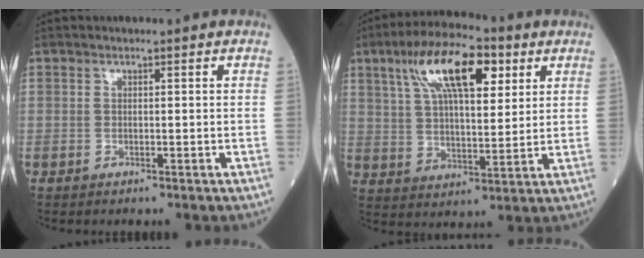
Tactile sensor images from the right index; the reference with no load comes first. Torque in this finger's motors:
{"motor_torque": [0.50, 0.35, 0.32, 0.18]}